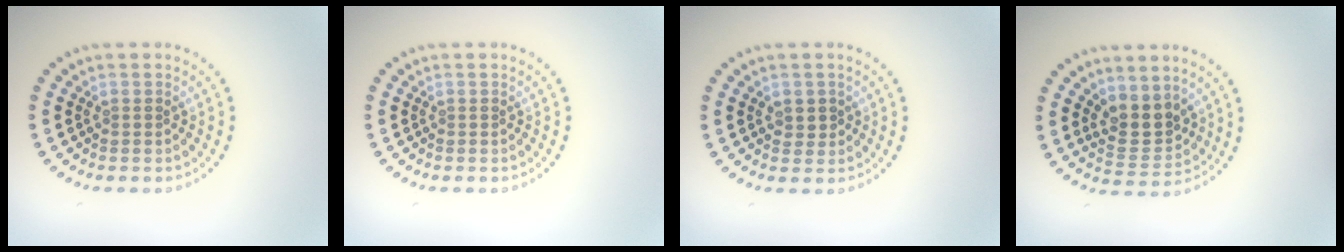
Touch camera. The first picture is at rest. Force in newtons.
{"total": 0.0}
{"total": 1.2, "press": 1.2, "slide": 0.2}
{"total": 3.3, "press": 2.9, "slide": 1.5}